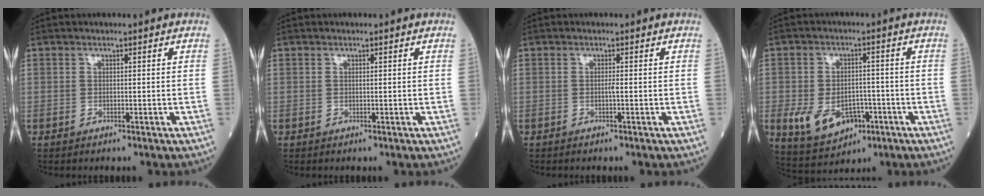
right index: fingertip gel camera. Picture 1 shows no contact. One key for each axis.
{"total": 0.0}
{"total": 0.6, "fx": -0.2, "fy": -0.1, "fz": 0.6, "tx": -0.011, "ty": 0.000, "tz": -0.004}
{"total": 9.5, "fx": -3.3, "fy": 6.1, "fz": 6.4, "tx": -0.117, "ty": 0.000, "tz": -0.041}